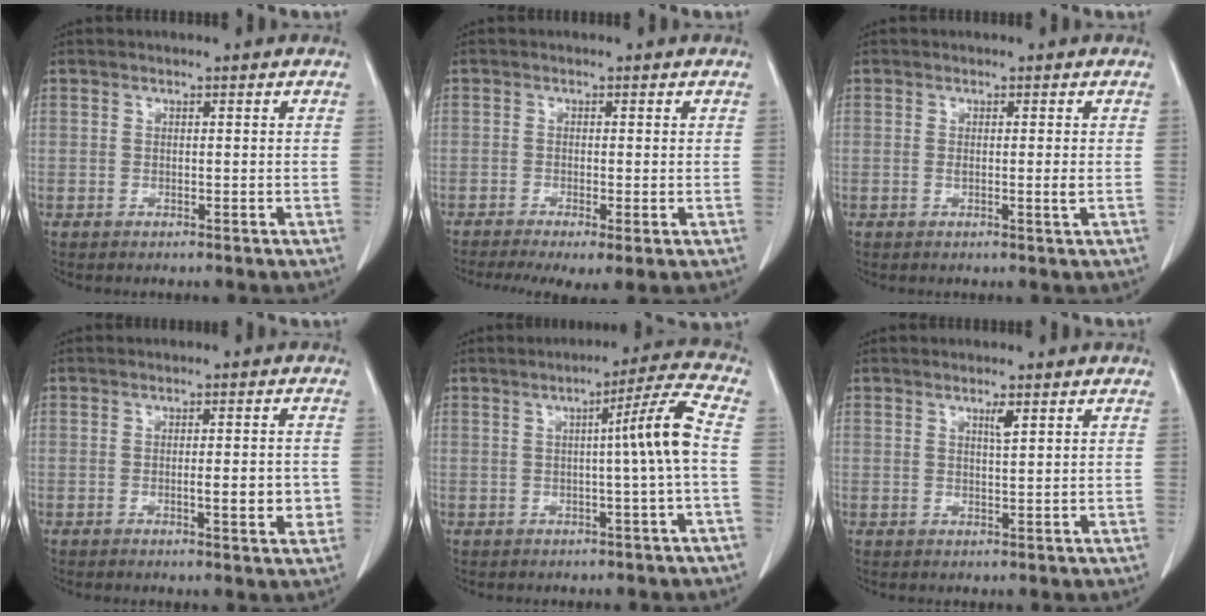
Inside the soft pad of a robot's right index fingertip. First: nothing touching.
{"total": 6.7, "force": [-4.1, 1.6, 5.1], "torque": [-0.081, -0.017, -0.069]}
{"total": 1.7, "force": [-0.1, -0.1, 1.7], "torque": [-0.026, -0.004, -0.003]}
{"total": 4.7, "force": [-1.0, 1.0, 4.5], "torque": [-0.060, -0.002, -0.011]}
{"total": 7.1, "force": [-0.2, -1.5, 6.9], "torque": [-0.099, 0.011, -0.003]}
{"total": 1.5, "force": [0.9, 0.0, 1.3], "torque": [-0.023, -0.004, 0.015]}